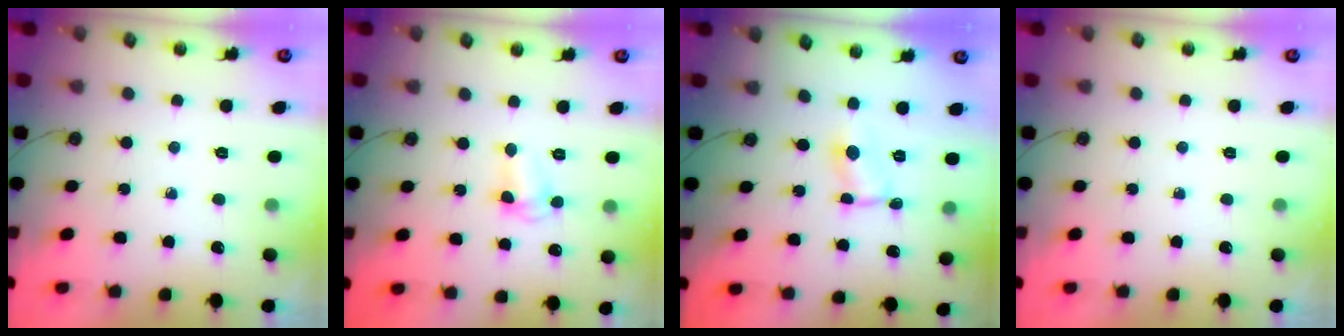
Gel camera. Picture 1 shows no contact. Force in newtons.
{"total": 3.9, "press": 3.9, "slide": 0.3}
{"total": 1.0, "press": 1.0, "slide": 0.1}
{"total": 0.0}